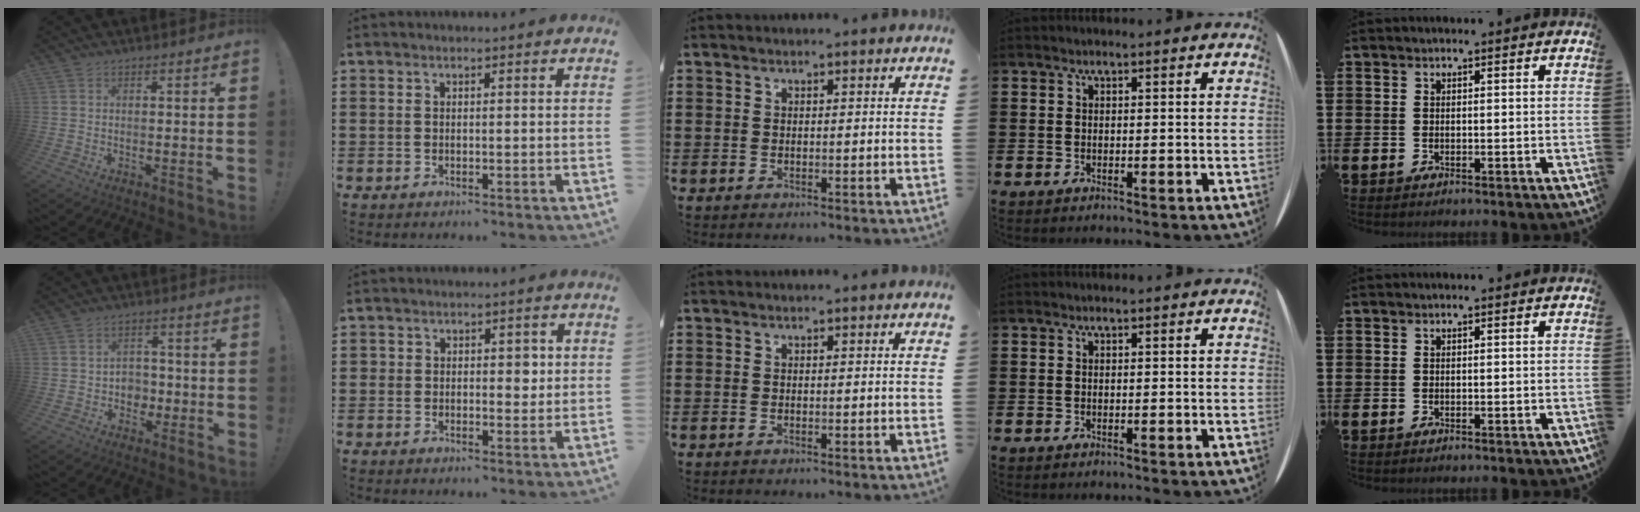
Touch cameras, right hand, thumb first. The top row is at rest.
{"thumb": {"total": 5.4, "force": [-0.3, 5.2, 1.6], "torque": [-0.021, -0.003, -0.004]}, "index": {"total": 2.5, "force": [0.1, 1.9, 1.7], "torque": [-0.030, 0.008, -0.005]}}